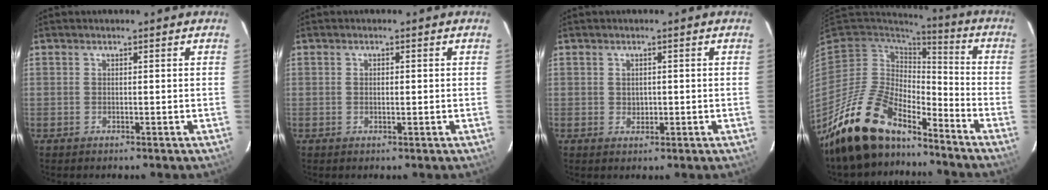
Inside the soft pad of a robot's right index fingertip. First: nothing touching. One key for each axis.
{"total": 1.0, "fx": 0.0, "fy": 0.5, "fz": 0.9, "tx": -0.015, "ty": 0.003, "tz": -0.001}
{"total": 1.6, "fx": 0.1, "fy": 1.5, "fz": 0.8, "tx": -0.010, "ty": 0.003, "tz": 0.004}
{"total": 18.2, "fx": -14.5, "fy": 7.0, "fz": 8.5, "tx": -0.178, "ty": -0.015, "tz": -0.257}